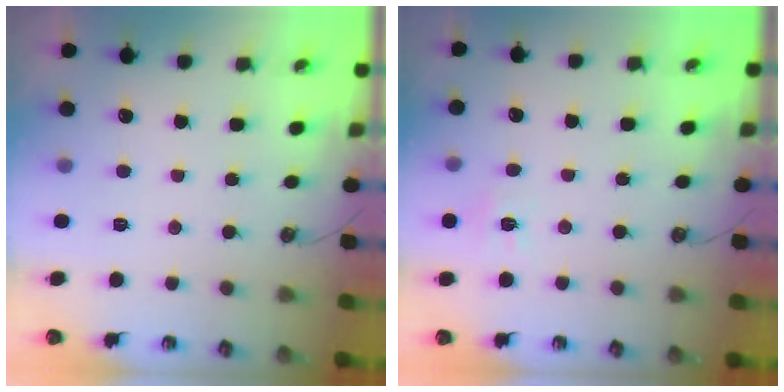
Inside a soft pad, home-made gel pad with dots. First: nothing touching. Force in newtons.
{"total": 6.7, "press": 6.6, "slide": 0.6}